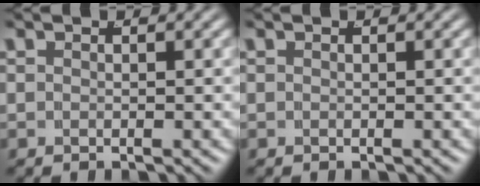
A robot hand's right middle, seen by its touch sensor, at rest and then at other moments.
{"total": 0.0}